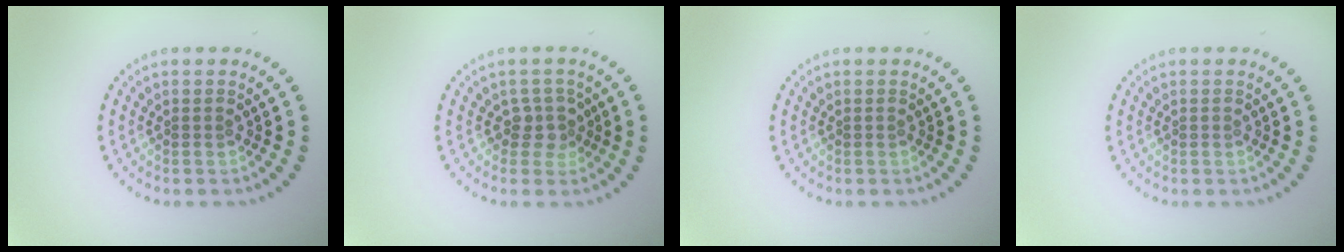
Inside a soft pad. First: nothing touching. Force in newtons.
{"total": 1.9, "press": 1.4, "slide": 1.2}
{"total": 0.0}
{"total": 0.0}